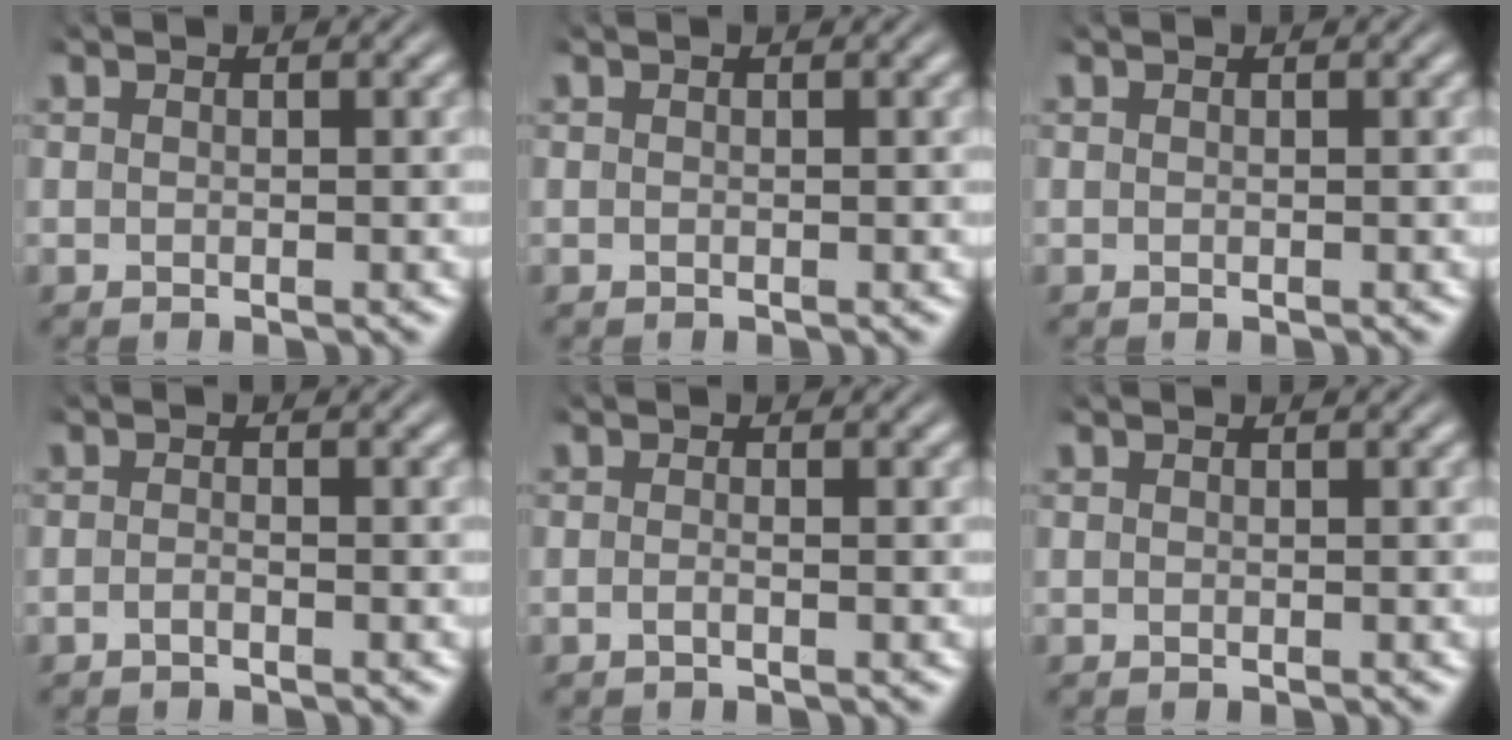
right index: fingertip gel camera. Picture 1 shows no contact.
{"total": 0.0}
{"total": 0.0}
{"total": 1.0, "force": [-0.9, 0.1, 0.4], "torque": [-0.008, -0.001, -0.019]}
{"total": 0.9, "force": [-0.7, 0.0, 0.6], "torque": [-0.015, -0.002, -0.013]}
{"total": 0.0}